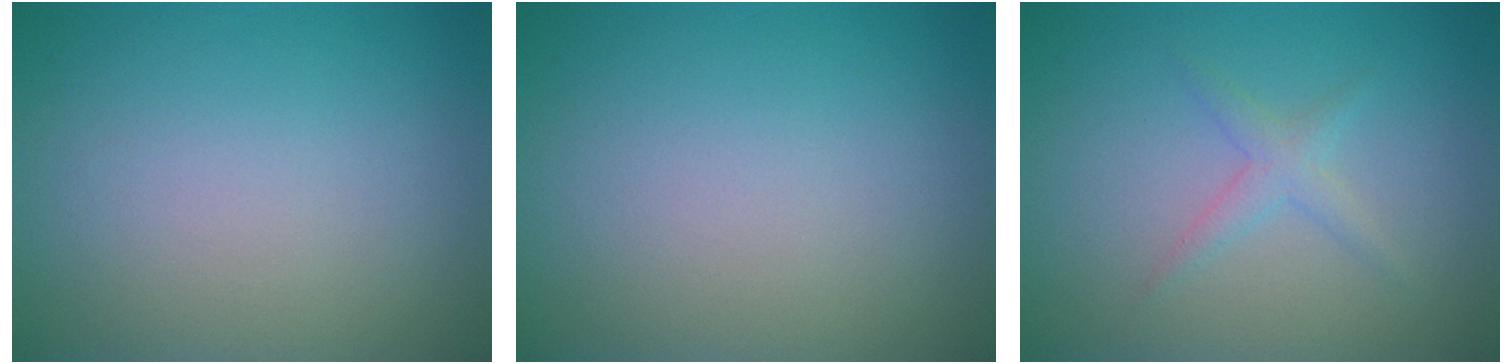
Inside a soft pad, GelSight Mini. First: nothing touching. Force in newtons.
{"total": 0.0}
{"total": 1.4, "press": 1.4, "slide": 0.1}